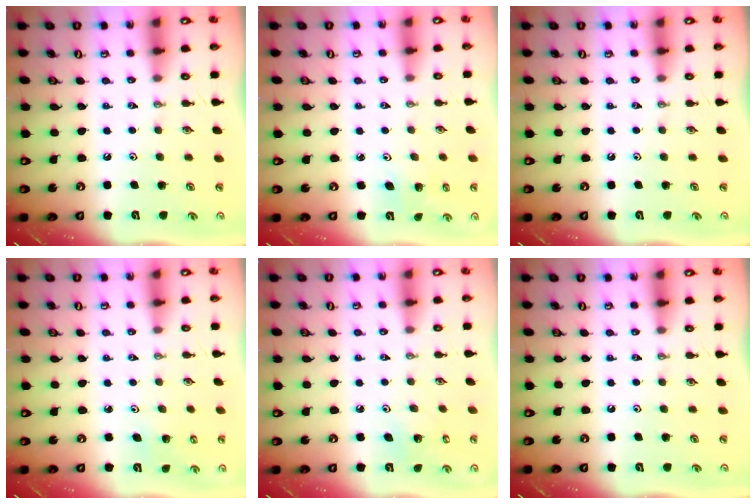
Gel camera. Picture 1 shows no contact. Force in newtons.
{"total": 2.3, "press": 2.3, "slide": 0.2}
{"total": 0.0}
{"total": 2.3, "press": 2.3, "slide": 0.2}
{"total": 5.0, "press": 5.0, "slide": 0.5}
{"total": 0.0}